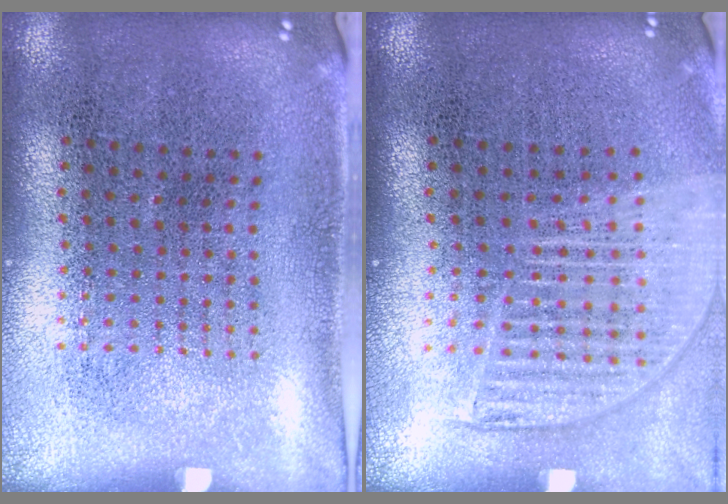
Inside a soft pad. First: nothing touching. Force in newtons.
{"total": 1.4, "press": 1.3, "slide": 0.6}